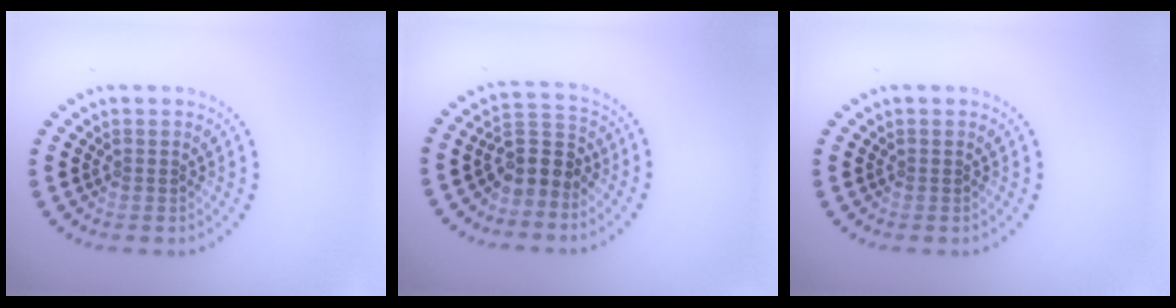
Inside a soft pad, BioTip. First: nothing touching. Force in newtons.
{"total": 3.2, "press": 2.8, "slide": 1.5}
{"total": 0.0}